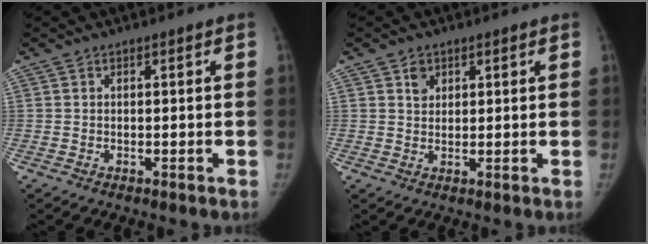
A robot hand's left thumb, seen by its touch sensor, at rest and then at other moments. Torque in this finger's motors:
{"motor_torque": [0.15, -0.02, 0.15, -0.30, 0.06]}